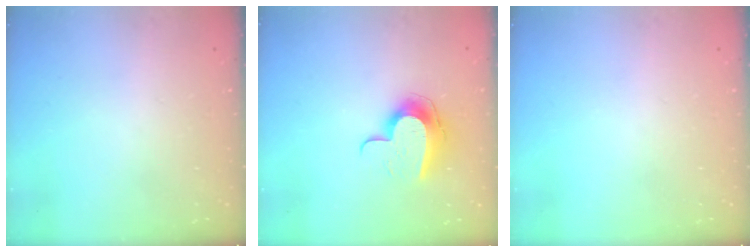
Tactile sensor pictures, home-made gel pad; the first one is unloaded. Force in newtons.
{"total": 10.8, "press": 10.8, "slide": 0.9}
{"total": 0.0}